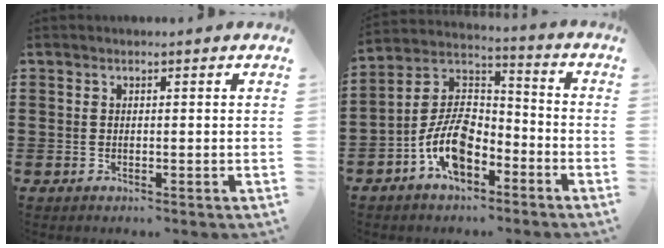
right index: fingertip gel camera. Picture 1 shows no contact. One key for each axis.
{"total": 9.6, "fx": -4.9, "fy": 5.2, "fz": 6.4, "tx": -0.149, "ty": 0.003, "tz": -0.098}